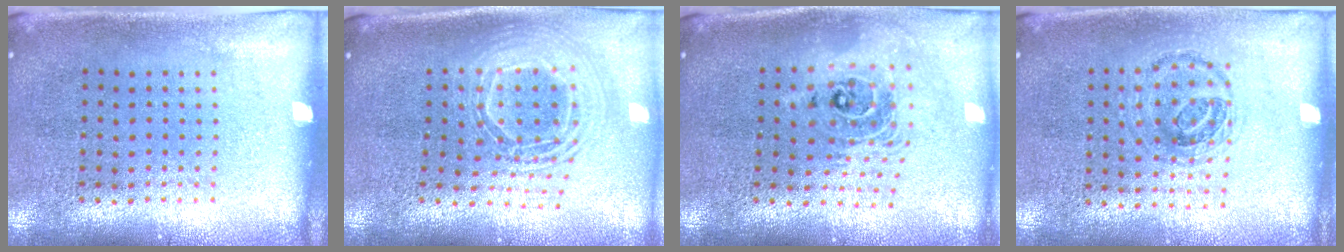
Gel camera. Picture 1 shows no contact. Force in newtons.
{"total": 2.2, "press": 1.7, "slide": 1.5}
{"total": 2.0, "press": 1.6, "slide": 1.3}
{"total": 0.9, "press": 0.9, "slide": 0.2}